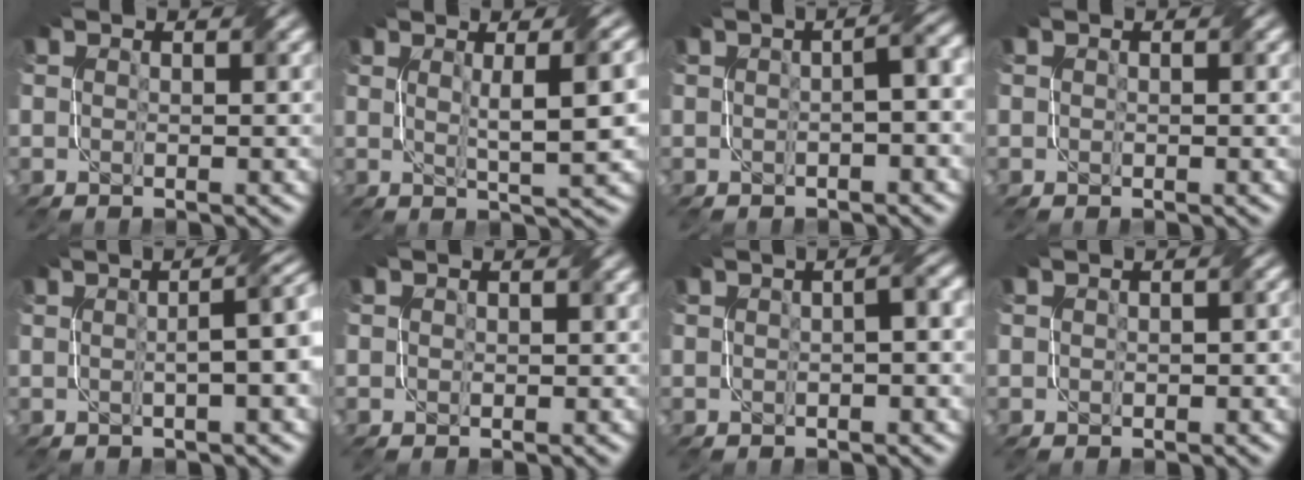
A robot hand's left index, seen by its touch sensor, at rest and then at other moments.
{"total": 6.2, "force": [1.2, 1.3, 5.9], "torque": [-0.070, 0.009, 0.018]}
{"total": 3.1, "force": [-0.2, 0.8, 3.0], "torque": [-0.040, 0.015, -0.003]}
{"total": 0.6, "force": [0.3, 0.4, 0.3], "torque": [-0.003, 0.001, 0.005]}
{"total": 5.5, "force": [0.5, 2.1, 5.1], "torque": [-0.034, 0.024, -0.004]}
{"total": 0.7, "force": [0.3, 0.7, 0.0], "torque": [0.005, -0.003, -0.002]}
{"total": 2.2, "force": [-0.1, 0.5, 2.1], "torque": [-0.029, 0.010, -0.001]}
{"total": 1.2, "force": [0.0, 0.9, 0.8], "torque": [-0.008, 0.000, 0.001]}